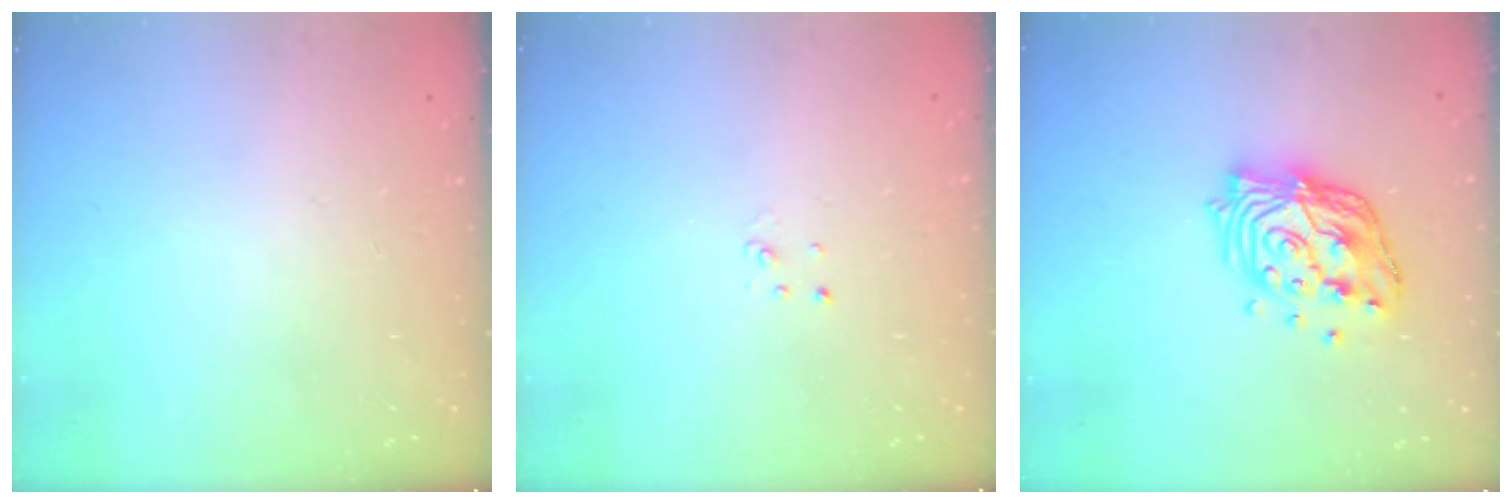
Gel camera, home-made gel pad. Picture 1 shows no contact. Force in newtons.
{"total": 2.0, "press": 2.0, "slide": 0.2}
{"total": 14.8, "press": 14.7, "slide": 1.5}